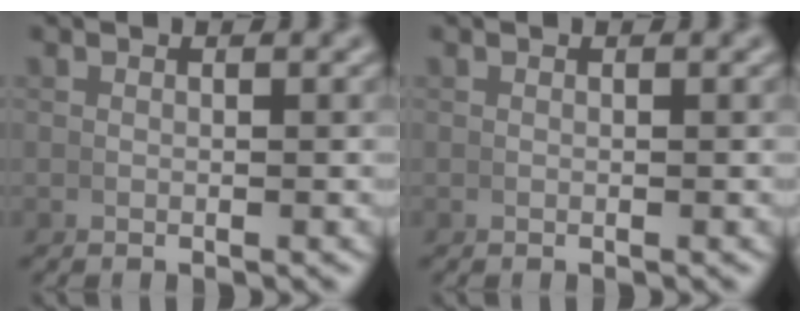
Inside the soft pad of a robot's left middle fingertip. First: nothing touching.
{"total": 0.8, "force": [0.1, -0.7, -0.2], "torque": [0.010, -0.002, 0.006]}